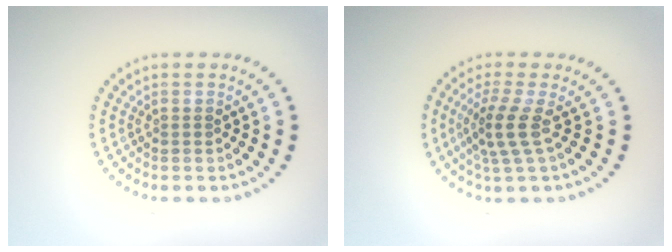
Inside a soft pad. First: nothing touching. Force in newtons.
{"total": 2.9, "press": 2.2, "slide": 1.9}